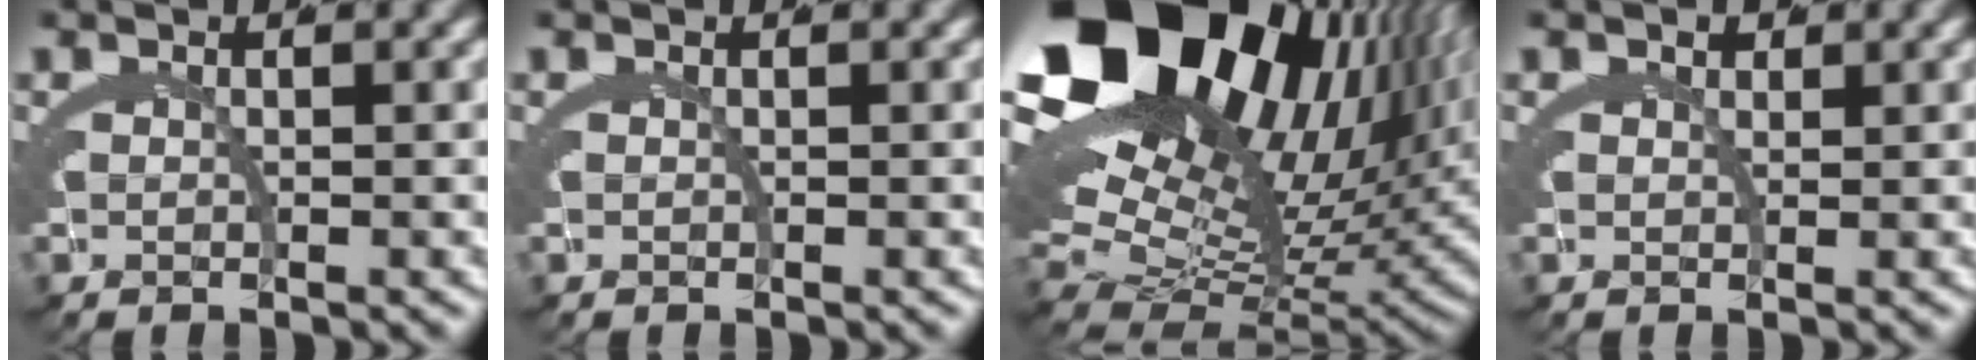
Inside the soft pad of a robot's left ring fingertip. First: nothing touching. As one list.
[{"total": 0.0}, {"total": 22.7, "force": [4.9, 14.4, 16.9], "torque": [-0.289, 0.002, 0.080]}, {"total": 0.9, "force": [0.4, 0.6, 0.4], "torque": [-0.004, -0.004, 0.009]}]